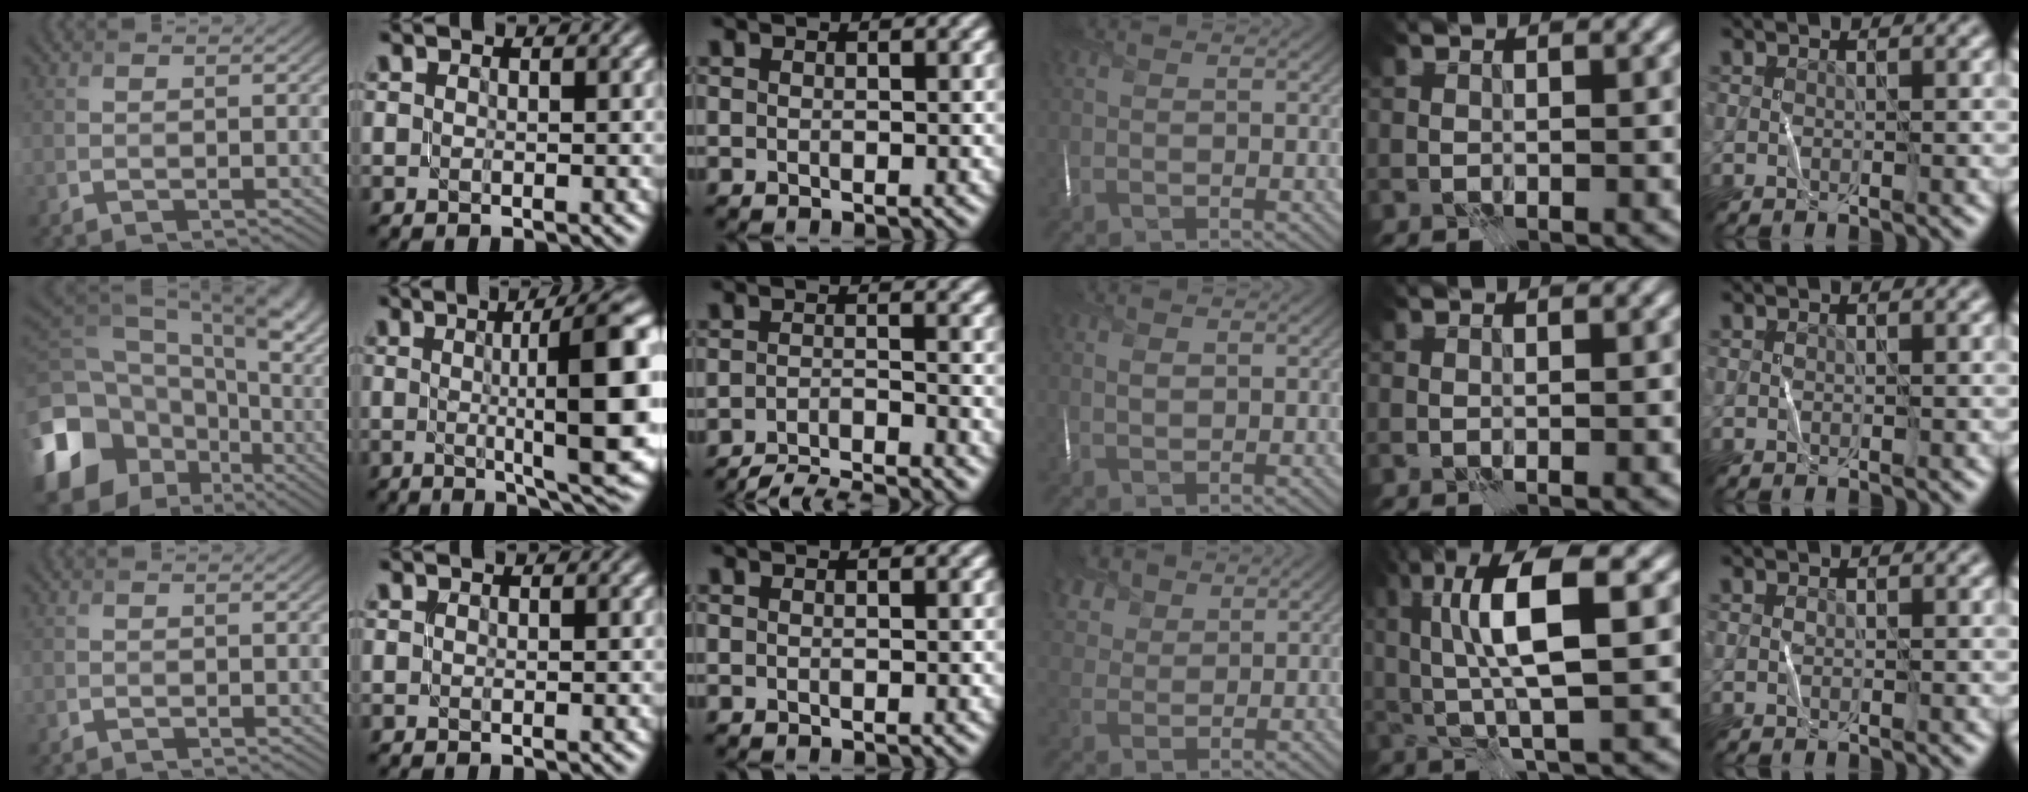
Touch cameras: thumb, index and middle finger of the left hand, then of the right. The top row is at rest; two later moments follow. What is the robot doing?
{"motion": "fold", "object": "scarf"}